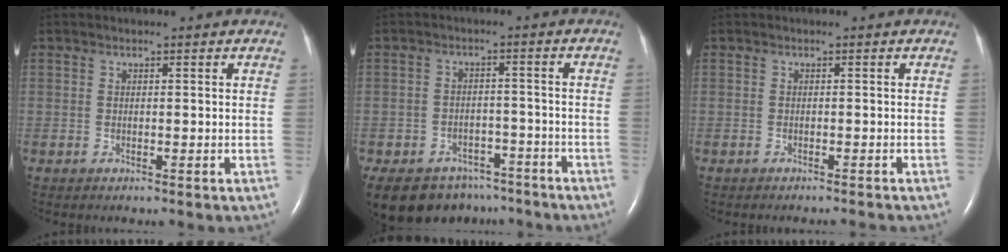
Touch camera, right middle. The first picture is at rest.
{"total": 13.9, "force": [-10.5, 8.2, 3.9], "torque": [-0.093, 0.001, -0.133]}
{"total": 1.8, "force": [-1.7, -0.3, 0.4], "torque": [-0.003, -0.002, -0.022]}